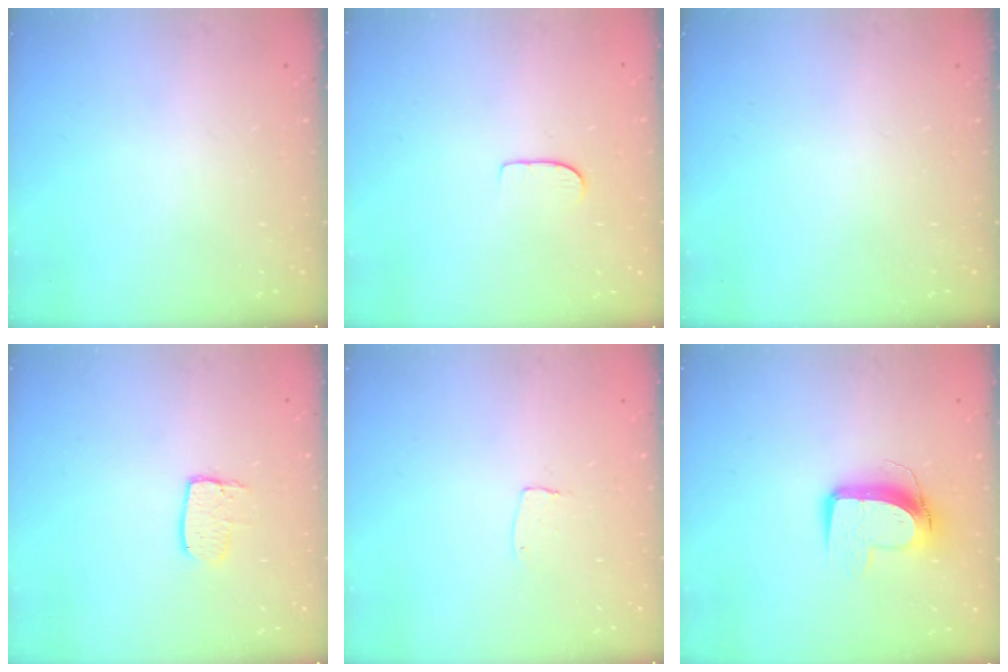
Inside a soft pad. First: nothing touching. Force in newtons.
{"total": 6.1, "press": 6.1, "slide": 0.5}
{"total": 0.0}
{"total": 6.8, "press": 6.8, "slide": 0.4}
{"total": 2.6, "press": 2.6, "slide": 0.1}
{"total": 10.6, "press": 10.6, "slide": 0.6}